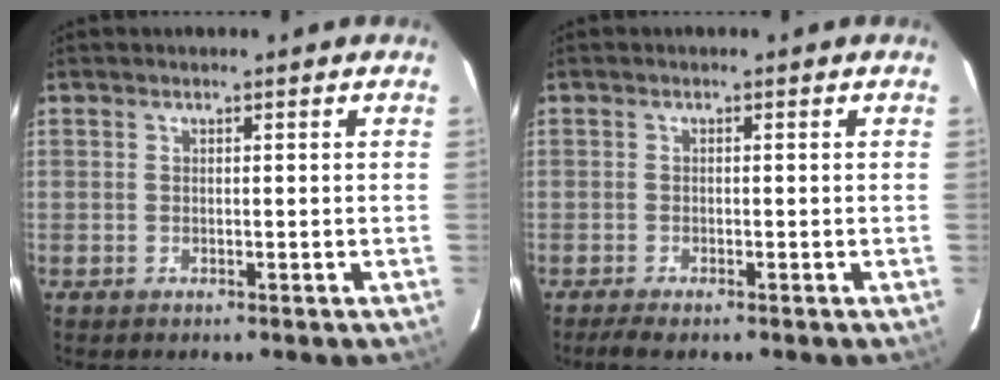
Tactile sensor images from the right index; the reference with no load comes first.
{"total": 3.0, "force": [-2.3, 0.5, 1.8], "torque": [-0.029, -0.008, -0.034]}